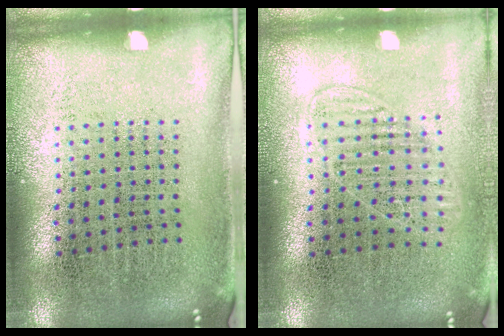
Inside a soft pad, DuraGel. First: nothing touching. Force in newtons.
{"total": 1.2, "press": 1.1, "slide": 0.5}